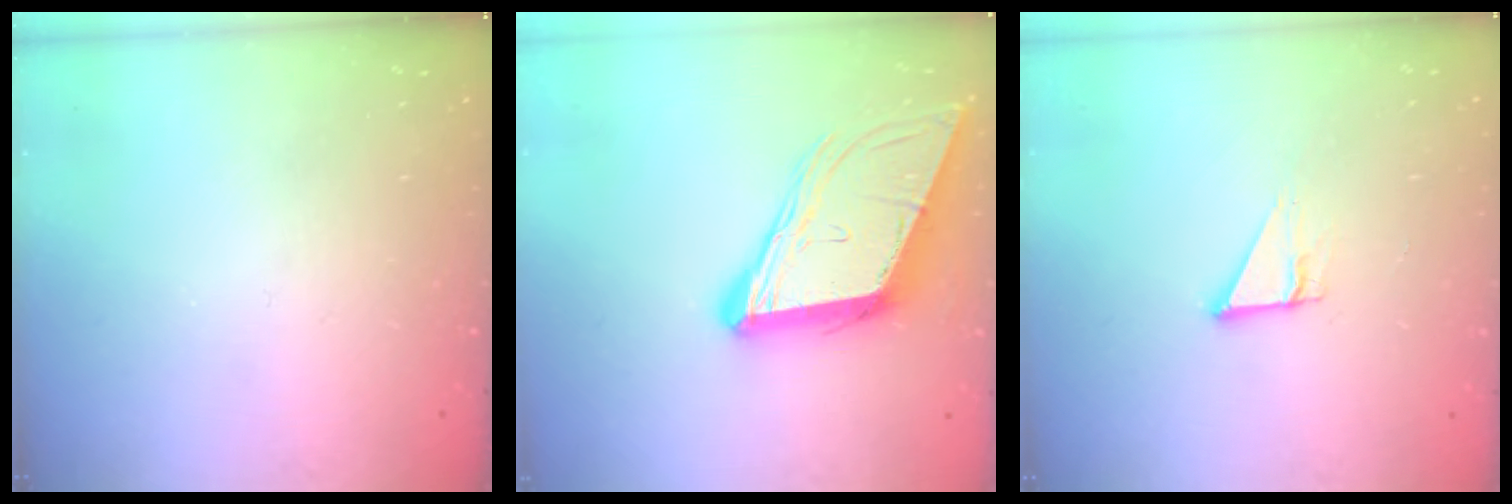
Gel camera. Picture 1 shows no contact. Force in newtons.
{"total": 12.8, "press": 12.3, "slide": 3.6}
{"total": 3.1, "press": 3.1, "slide": 0.2}